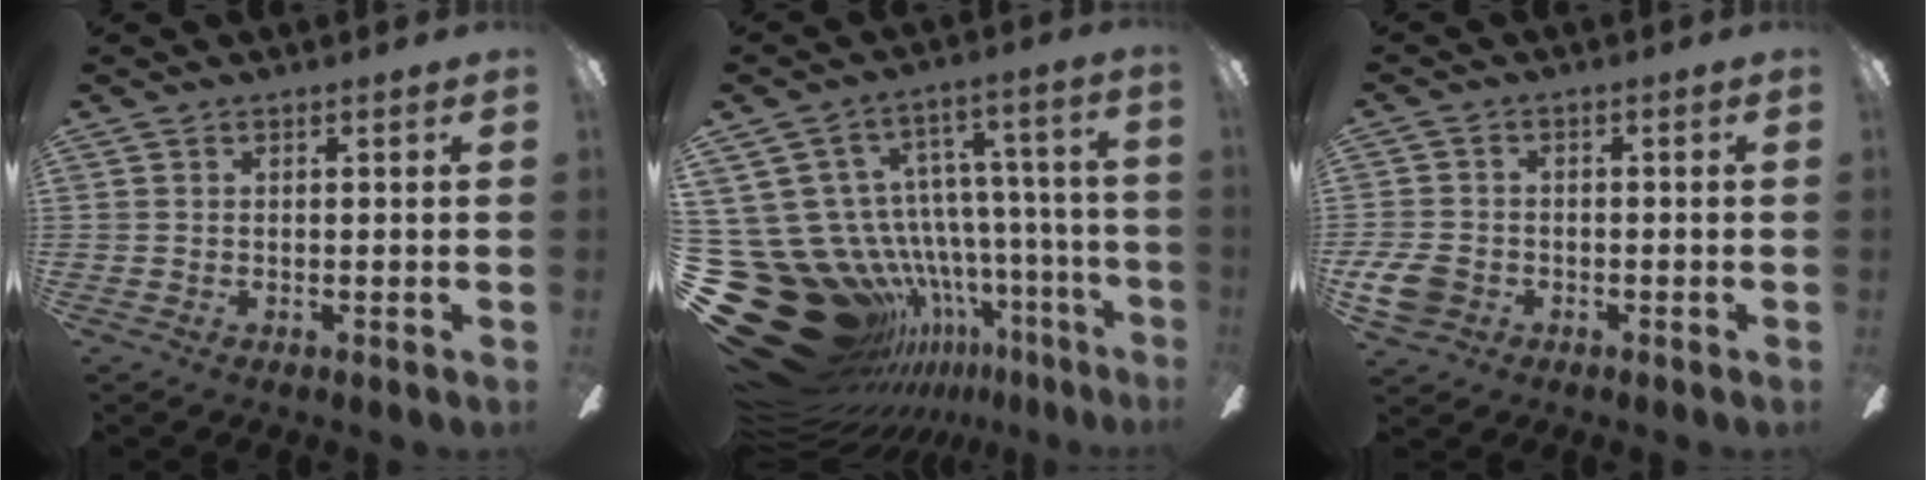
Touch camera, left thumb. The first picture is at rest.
{"total": 24.0, "force": [-11.2, 17.3, 12.2], "torque": [-0.200, 0.010, -0.100]}
{"total": 6.3, "force": [-2.2, 5.0, 3.1], "torque": [-0.075, 0.016, -0.039]}